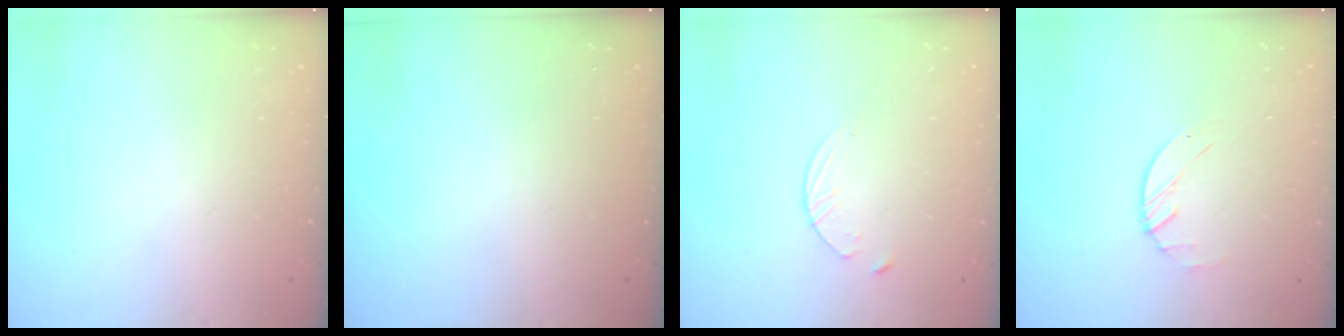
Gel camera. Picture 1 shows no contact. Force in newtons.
{"total": 0.0}
{"total": 3.1, "press": 3.1, "slide": 0.3}
{"total": 1.2, "press": 1.2, "slide": 0.2}